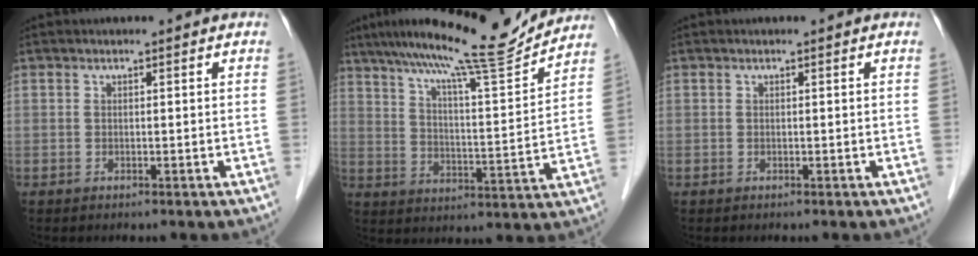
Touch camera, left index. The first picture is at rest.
{"total": 16.1, "force": [14.3, -0.2, 7.3], "torque": [-0.121, -0.005, 0.215]}
{"total": 0.0}